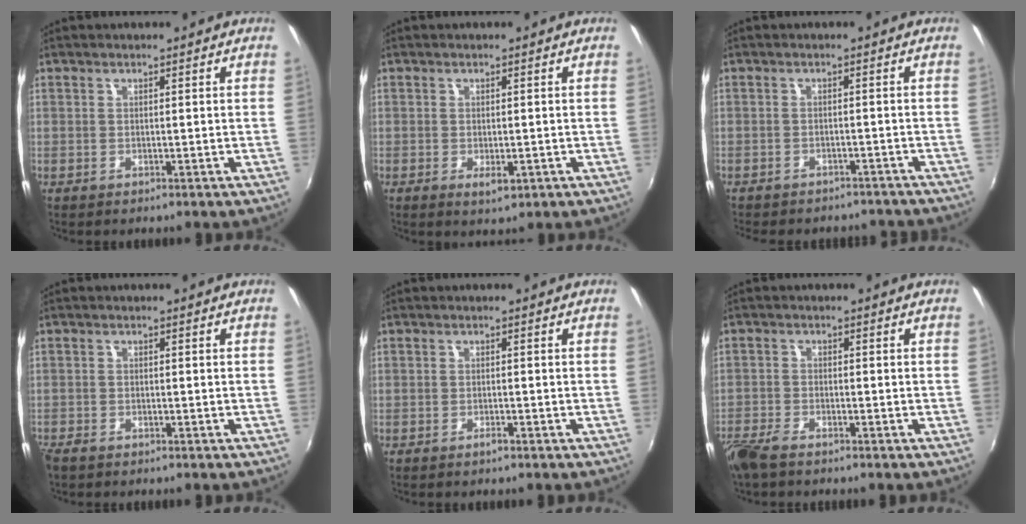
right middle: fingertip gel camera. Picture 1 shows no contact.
{"total": 2.4, "force": [-0.8, 1.3, 1.9], "torque": [-0.032, -0.008, -0.011]}
{"total": 10.3, "force": [-9.2, 3.5, 3.2], "torque": [-0.078, -0.006, -0.115]}
{"total": 2.3, "force": [-1.9, 0.9, 0.8], "torque": [-0.022, -0.009, -0.040]}
{"total": 1.0, "force": [-0.9, 0.2, 0.5], "torque": [-0.009, -0.002, -0.017]}
{"total": 5.2, "force": [-4.3, 1.4, 2.7], "torque": [-0.075, -0.015, -0.087]}